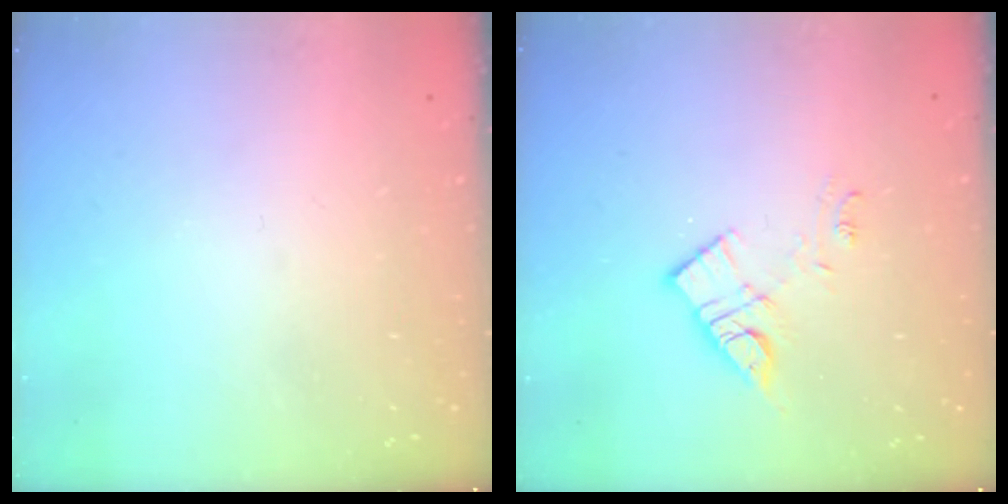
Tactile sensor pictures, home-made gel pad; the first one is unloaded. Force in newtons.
{"total": 11.5, "press": 11.5, "slide": 0.6}